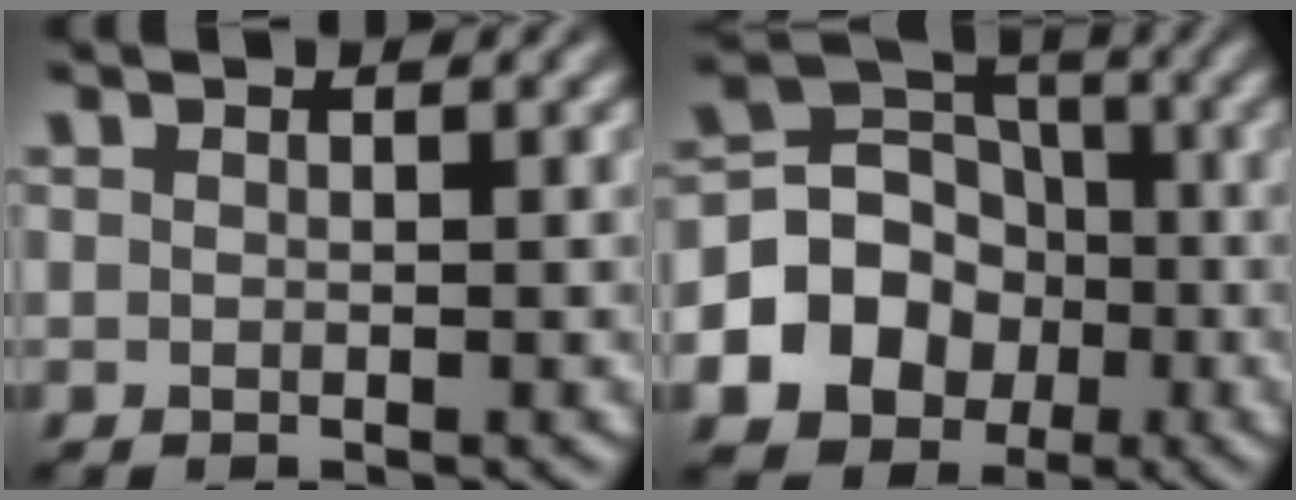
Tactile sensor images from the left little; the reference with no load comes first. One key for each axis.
{"total": 9.2, "fx": -2.6, "fy": 8.0, "fz": 3.7, "tx": -0.057, "ty": 0.004, "tz": -0.073}